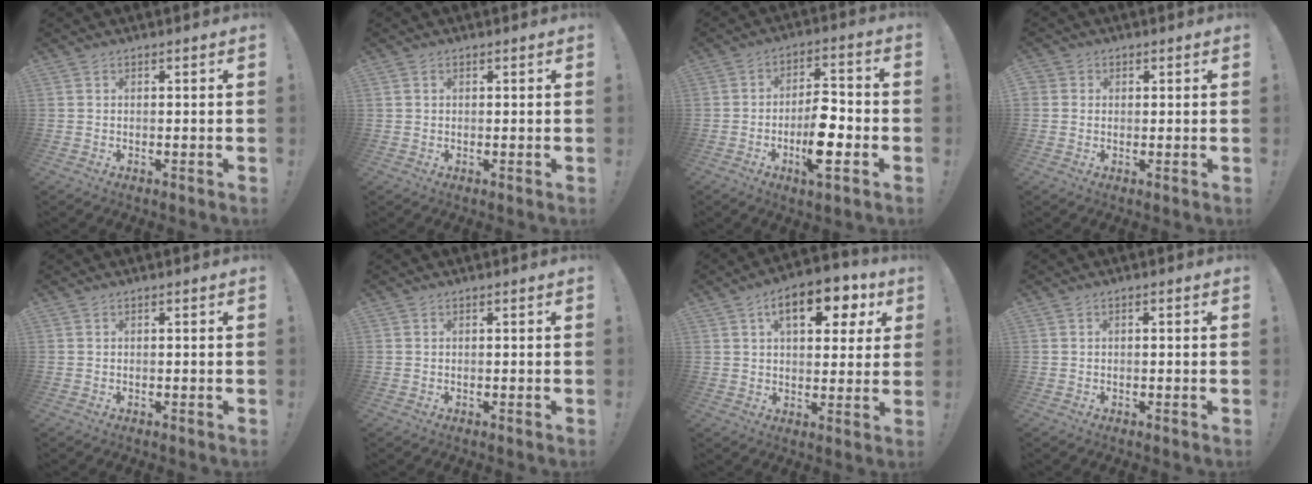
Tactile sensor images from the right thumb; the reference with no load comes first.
{"total": 1.1, "force": [0.5, 1.0, -0.2], "torque": [0.003, 0.005, 0.010]}
{"total": 12.0, "force": [-3.9, 4.3, 10.5], "torque": [-0.175, 0.012, -0.068]}
{"total": 2.2, "force": [0.3, 2.1, 0.7], "torque": [-0.012, 0.004, 0.007]}
{"total": 0.0}
{"total": 0.0}
{"total": 13.8, "force": [5.8, 7.1, 10.4], "torque": [-0.140, -0.017, 0.092]}
{"total": 0.6, "force": [-0.3, 0.2, 0.4], "torque": [-0.012, 0.004, -0.006]}